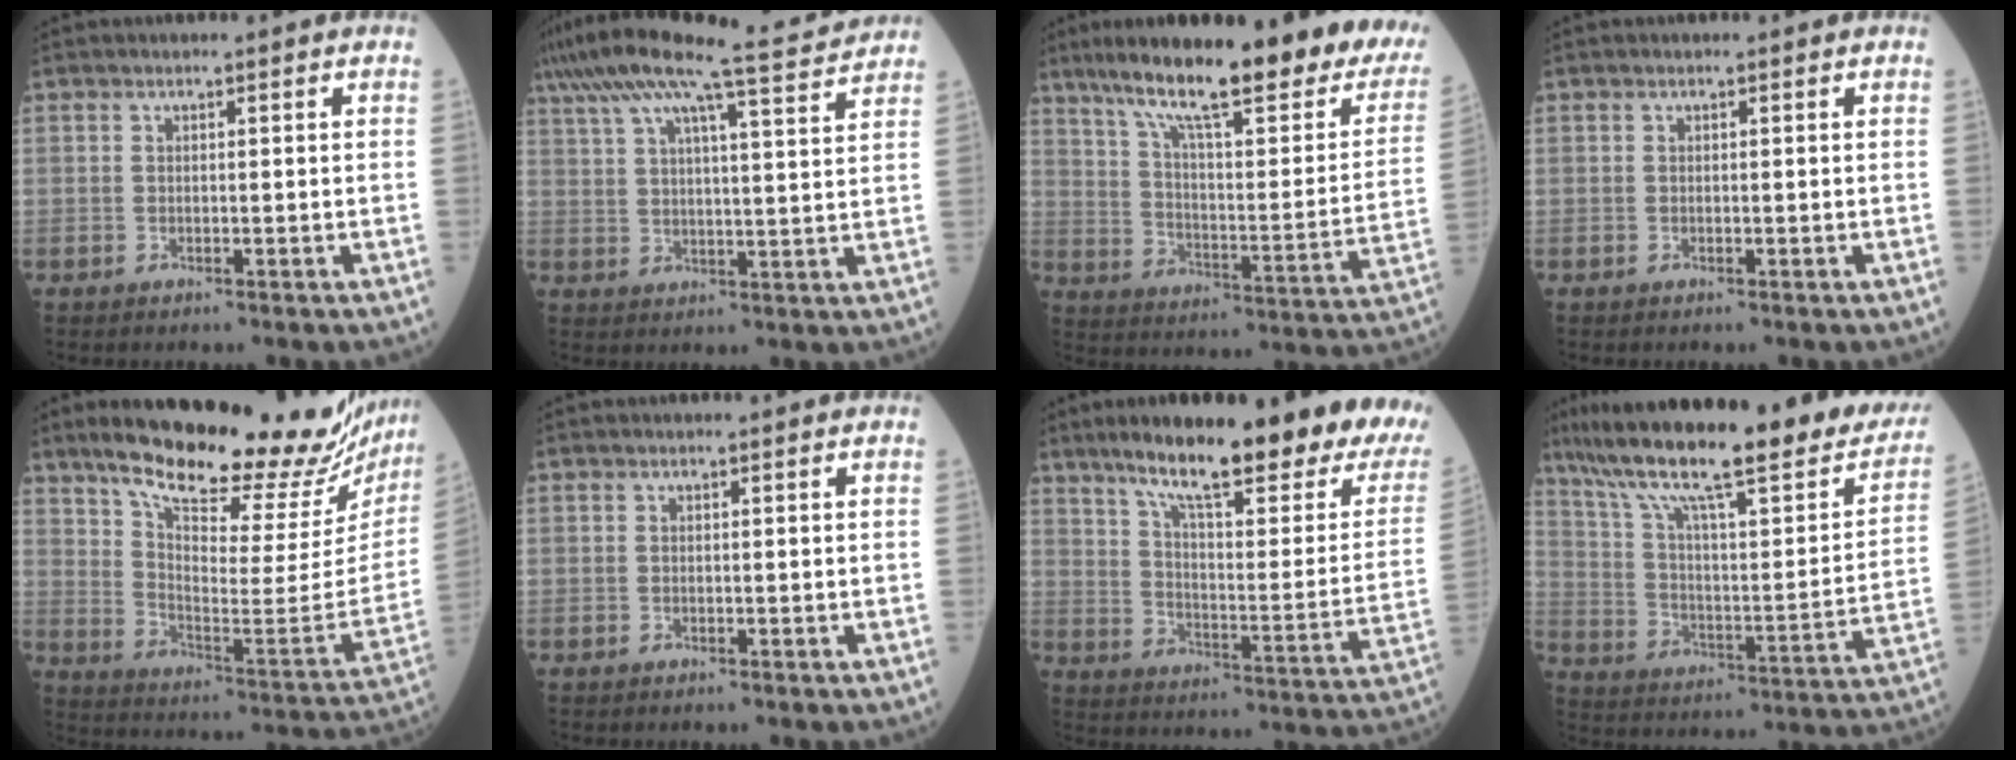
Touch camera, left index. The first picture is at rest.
{"total": 17.2, "force": [15.0, -0.4, 8.4], "torque": [-0.163, 0.011, 0.224]}
{"total": 29.7, "force": [22.5, 4.7, 18.8], "torque": [-0.266, -0.026, 0.305]}
{"total": 0.0}
{"total": 30.4, "force": [26.2, 5.9, 14.2], "torque": [-0.224, -0.072, 0.346]}
{"total": 0.0}
{"total": 26.3, "force": [20.3, 3.2, 16.3], "torque": [-0.238, -0.044, 0.274]}
{"total": 32.0, "force": [24.9, 5.7, 19.4], "torque": [-0.311, -0.019, 0.344]}